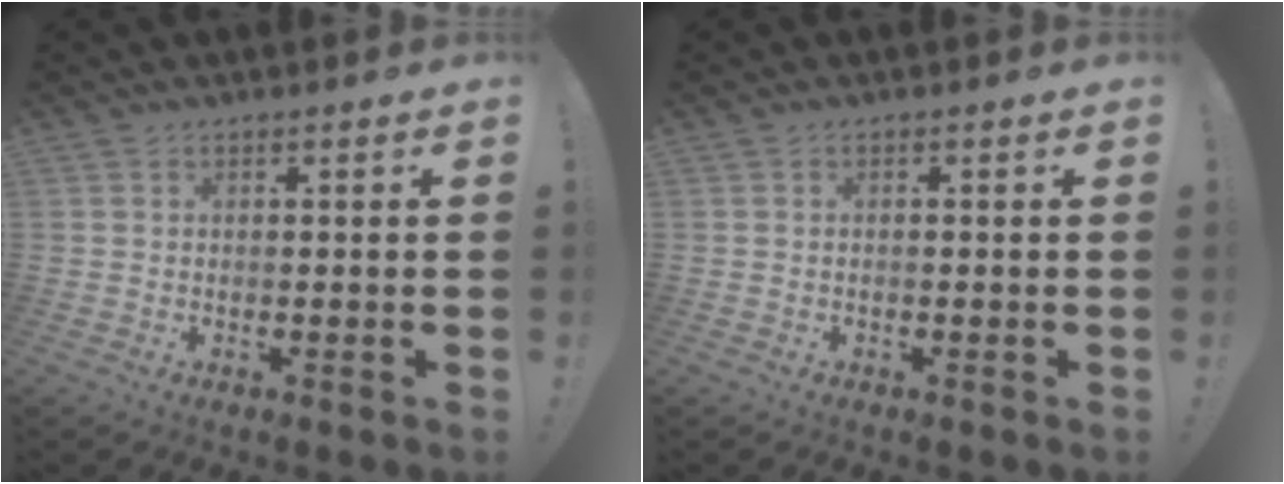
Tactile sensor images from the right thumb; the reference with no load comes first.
{"total": 0.0}